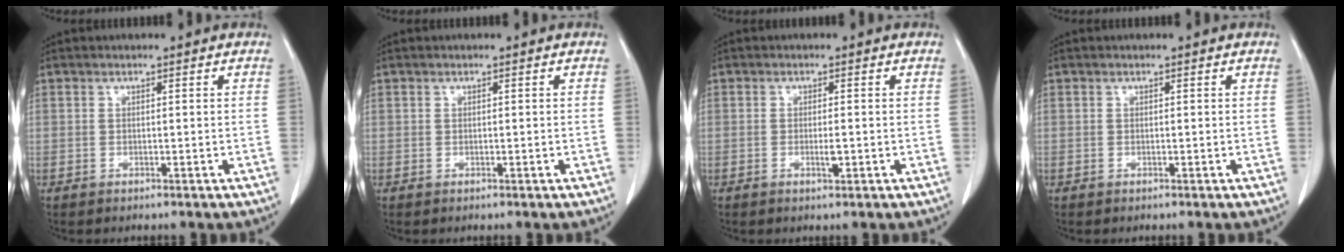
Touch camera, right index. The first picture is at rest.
{"total": 0.0}
{"total": 0.8, "force": [-0.4, -0.1, 0.7], "torque": [-0.016, 0.001, -0.005]}
{"total": 0.0}